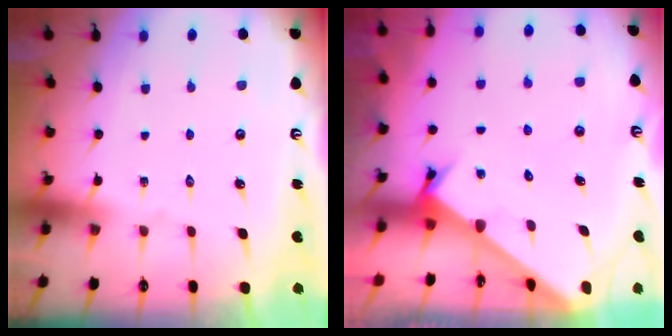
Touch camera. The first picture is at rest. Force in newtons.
{"total": 2.3, "press": 2.3, "slide": 0.1}